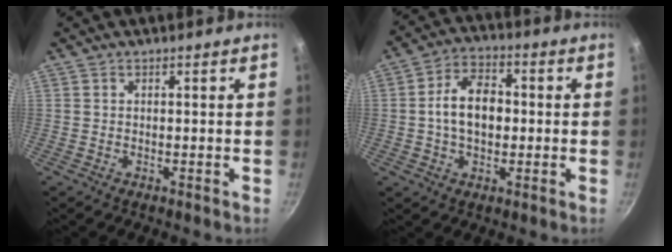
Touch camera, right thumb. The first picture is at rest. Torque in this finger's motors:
{"motor_torque": [0.81, 1.21, 0.62, -0.44, 0.04]}